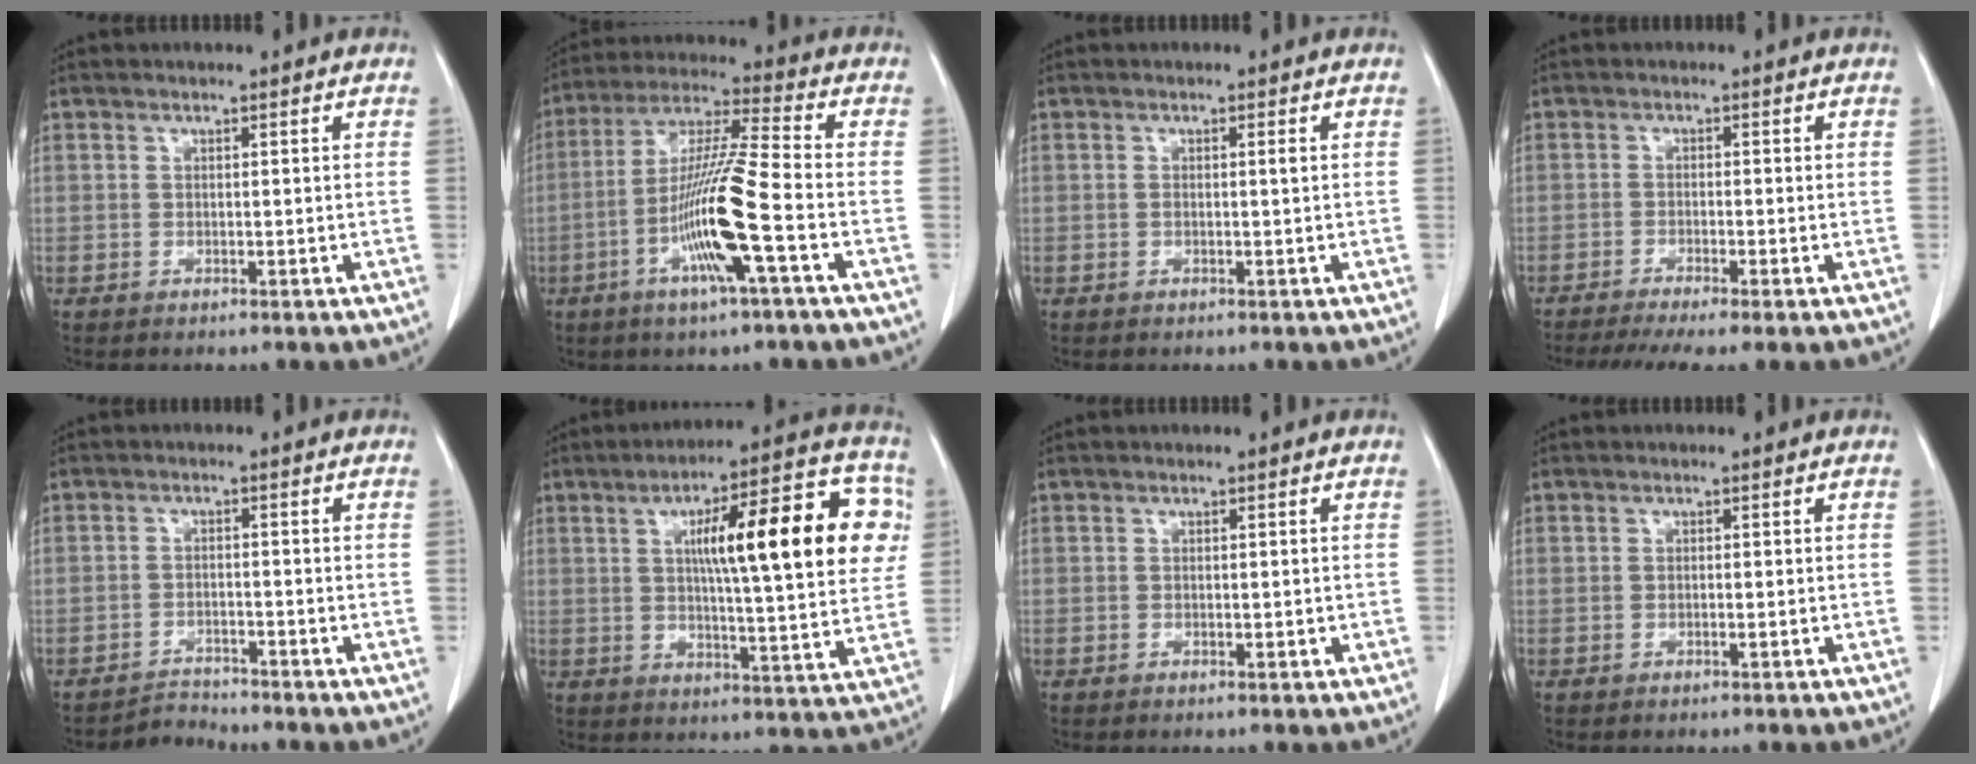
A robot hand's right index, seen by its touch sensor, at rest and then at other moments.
{"total": 13.5, "force": [-4.5, -0.3, 12.7], "torque": [-0.252, -0.005, -0.091]}
{"total": 0.7, "force": [0.1, 0.0, 0.7], "torque": [-0.015, 0.000, 0.001]}
{"total": 6.7, "force": [-5.2, 0.0, 4.2], "torque": [-0.065, -0.009, -0.082]}
{"total": 2.5, "force": [-2.2, 0.0, -1.3], "torque": [0.031, -0.007, -0.038]}
{"total": 19.6, "force": [4.8, 3.2, 18.8], "torque": [-0.252, 0.032, 0.063]}
{"total": 0.6, "force": [0.1, 0.4, 0.4], "torque": [-0.004, -0.001, 0.002]}
{"total": 0.0}